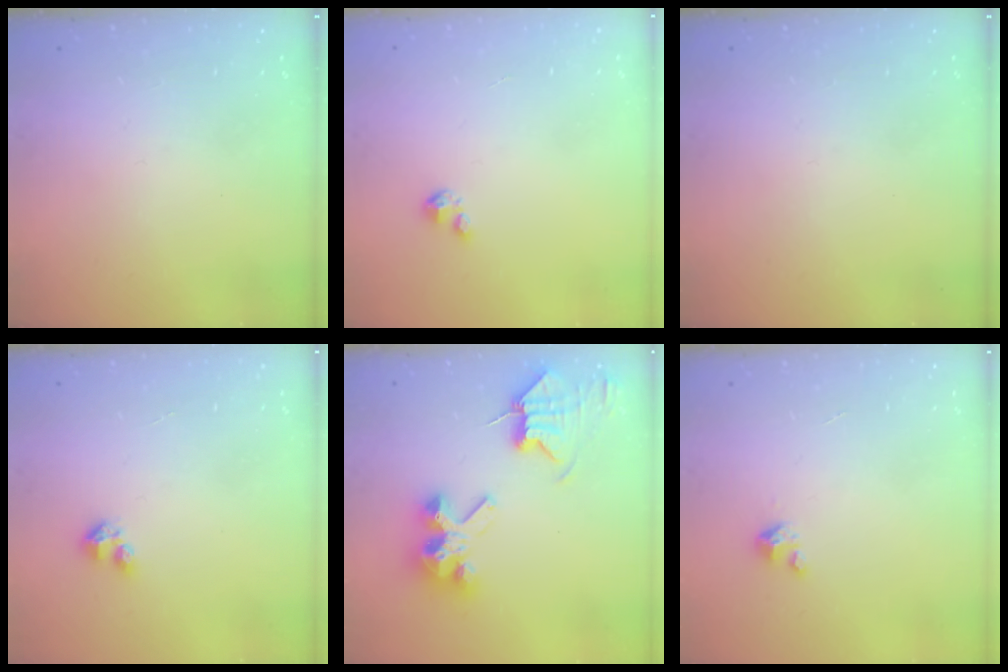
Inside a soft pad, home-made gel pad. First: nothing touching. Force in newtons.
{"total": 1.2, "press": 1.2, "slide": 0.2}
{"total": 0.0}
{"total": 2.7, "press": 2.7, "slide": 0.3}
{"total": 9.9, "press": 9.9, "slide": 1.1}
{"total": 3.2, "press": 3.2, "slide": 0.3}